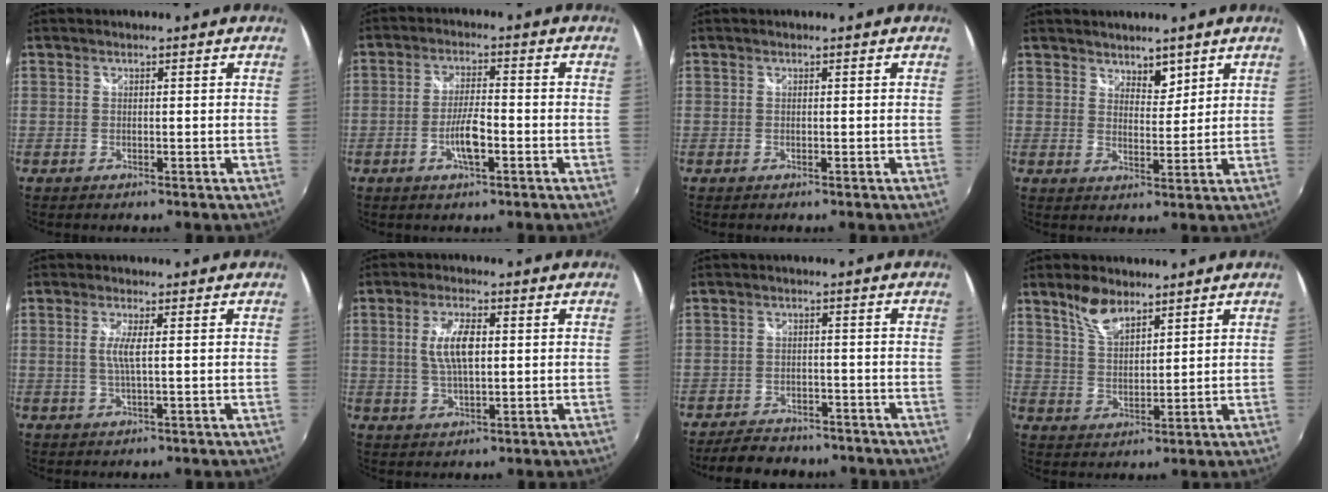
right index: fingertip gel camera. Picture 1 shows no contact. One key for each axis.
{"total": 5.5, "fx": -2.3, "fy": 1.4, "fz": 4.8, "tx": -0.096, "ty": -0.001, "tz": -0.041}
{"total": 0.0}
{"total": 3.8, "fx": 3.0, "fy": 1.9, "fz": 1.3, "tx": -0.012, "ty": 0.000, "tz": 0.050}
{"total": 3.2, "fx": 0.3, "fy": 0.0, "fz": 3.2, "tx": -0.064, "ty": -0.004, "tz": 0.004}
{"total": 6.9, "fx": 1.0, "fy": 2.5, "fz": 6.4, "tx": -0.126, "ty": 0.004, "tz": 0.021}
{"total": 9.1, "fx": -7.6, "fy": 3.9, "fz": 3.1, "tx": -0.080, "ty": 0.003, "tz": -0.109}
{"total": 6.8, "fx": 4.9, "fy": 2.9, "fz": 3.7, "tx": -0.066, "ty": 0.005, "tz": 0.097}